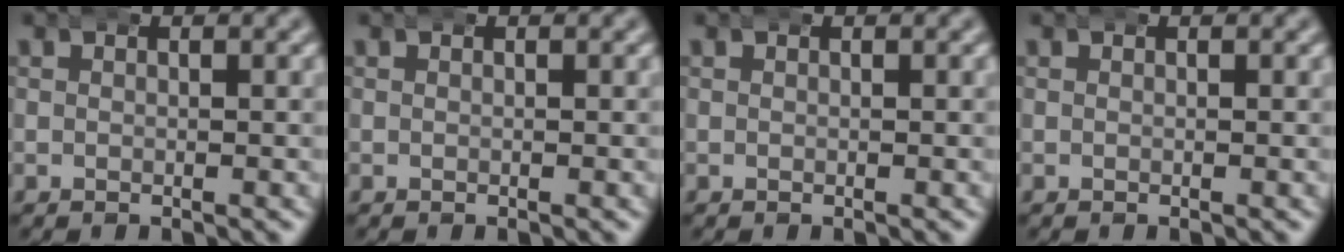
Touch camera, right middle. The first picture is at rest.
{"total": 0.0}
{"total": 0.0}
{"total": 0.0}